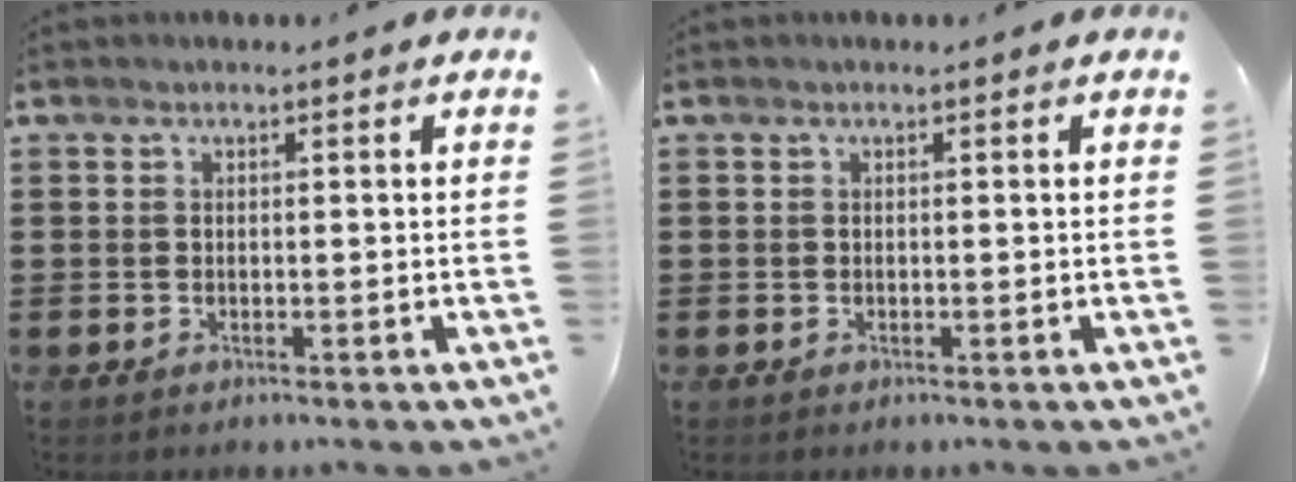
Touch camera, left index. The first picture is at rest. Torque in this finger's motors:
{"motor_torque": [-0.06, -0.06, 0.00, -0.01]}